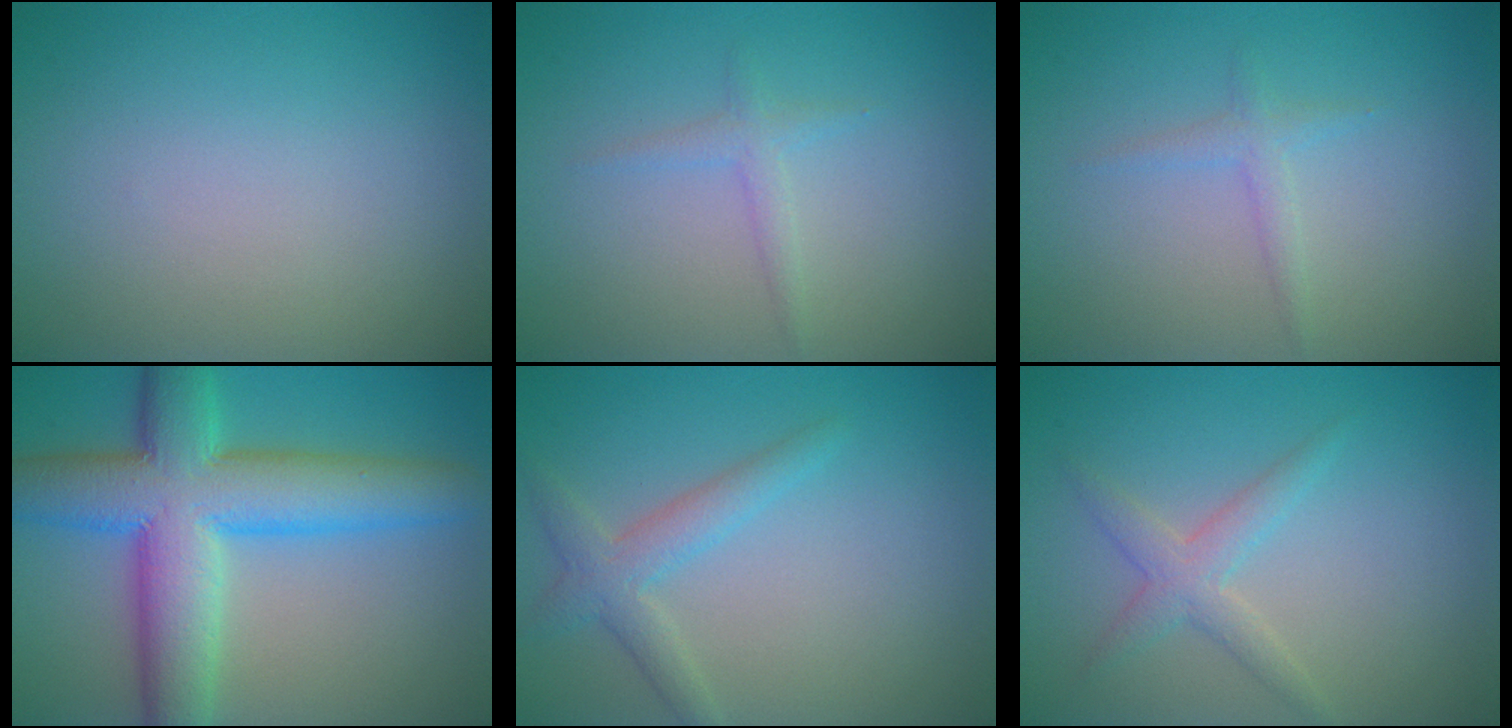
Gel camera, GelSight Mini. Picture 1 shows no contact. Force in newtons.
{"total": 1.3, "press": 1.3, "slide": 0.1}
{"total": 1.3, "press": 1.3, "slide": 0.1}
{"total": 10.5, "press": 10.5, "slide": 0.2}
{"total": 2.7, "press": 2.7, "slide": 0.1}
{"total": 2.3, "press": 2.3, "slide": 0.0}